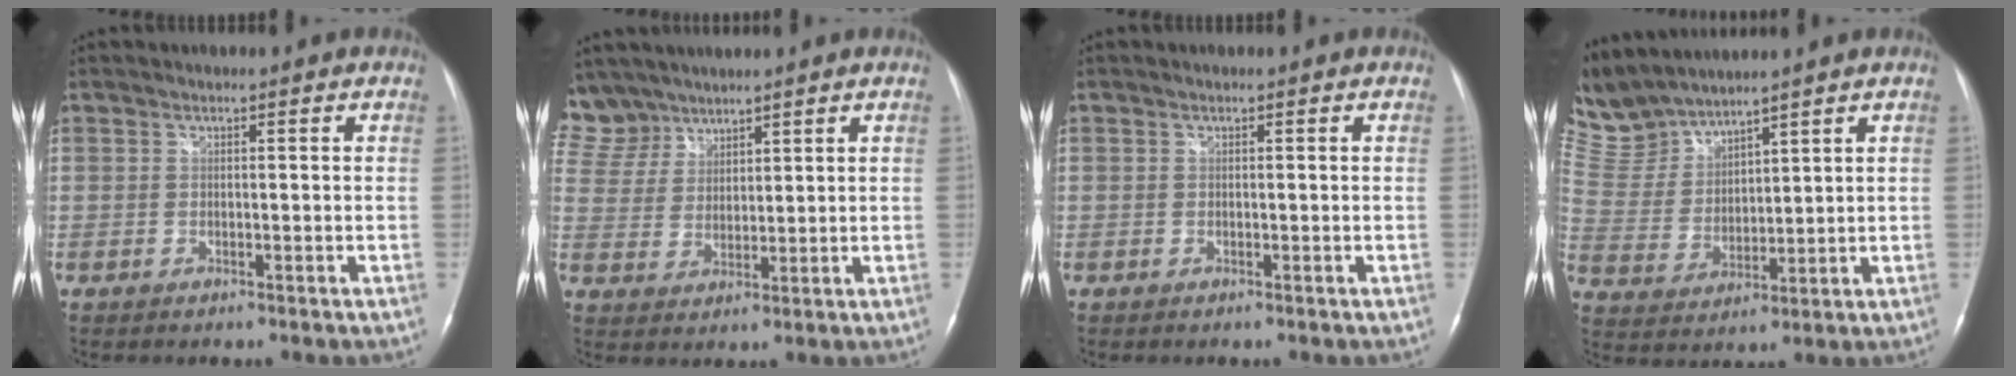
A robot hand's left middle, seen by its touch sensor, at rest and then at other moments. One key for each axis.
{"total": 9.1, "fx": 7.7, "fy": 4.9, "fz": 0.6, "tx": -0.023, "ty": 0.012, "tz": 0.163}
{"total": 0.0}
{"total": 9.0, "fx": 8.9, "fy": 0.9, "fz": 0.8, "tx": -0.044, "ty": 0.012, "tz": 0.204}